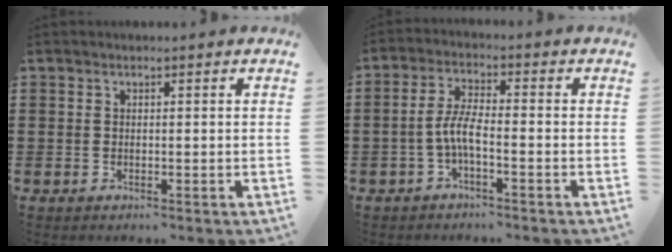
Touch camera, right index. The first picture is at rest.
{"total": 4.7, "force": [-1.7, 1.0, 4.3], "torque": [-0.105, -0.004, -0.042]}